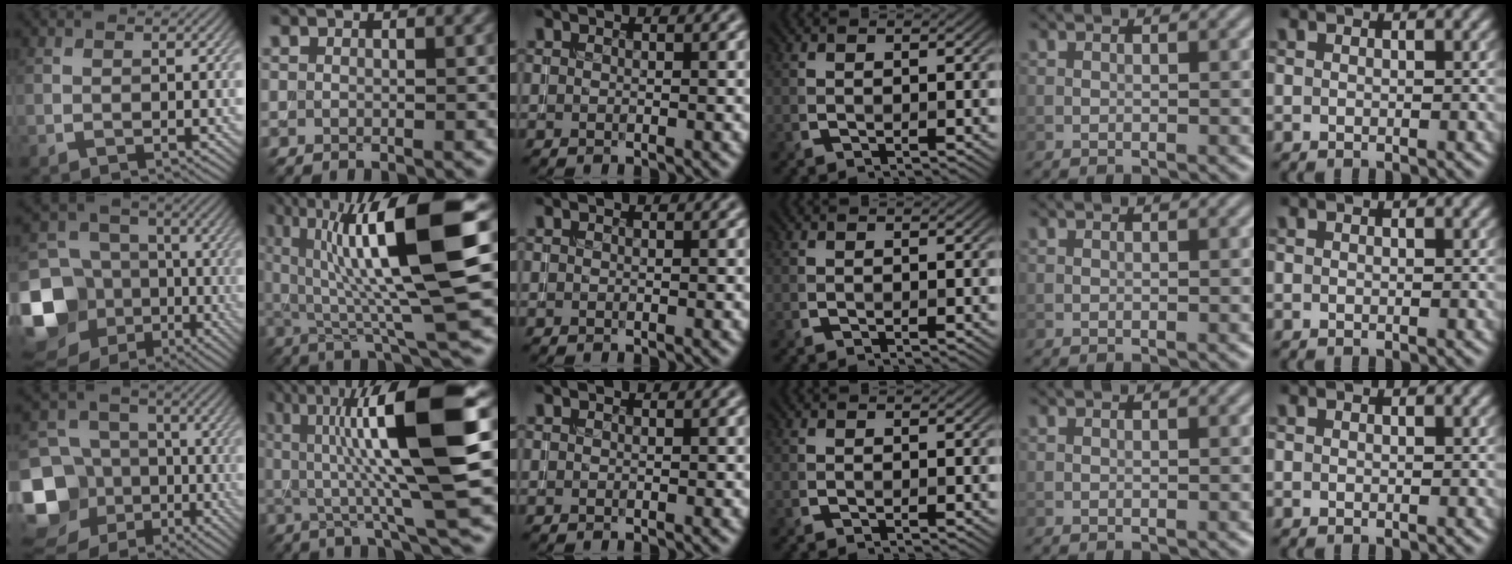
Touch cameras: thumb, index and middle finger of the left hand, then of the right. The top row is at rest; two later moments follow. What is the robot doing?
{"motion": "insert", "object": "coin"}